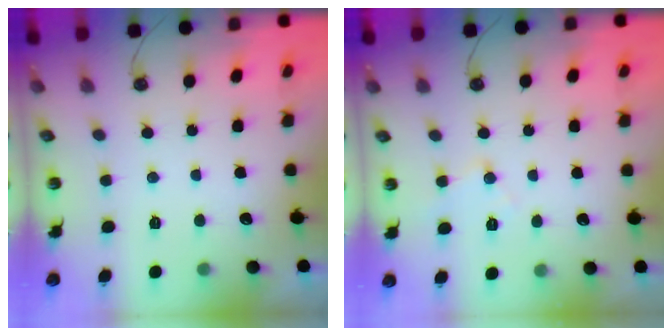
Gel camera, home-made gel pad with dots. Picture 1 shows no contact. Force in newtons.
{"total": 6.5, "press": 6.5, "slide": 0.5}